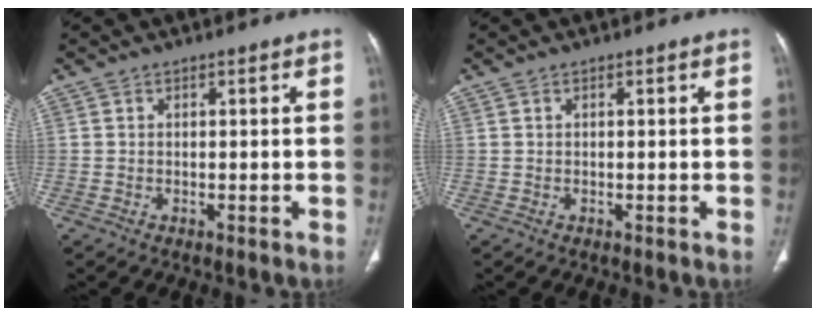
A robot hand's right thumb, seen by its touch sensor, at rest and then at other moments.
{"total": 0.0}